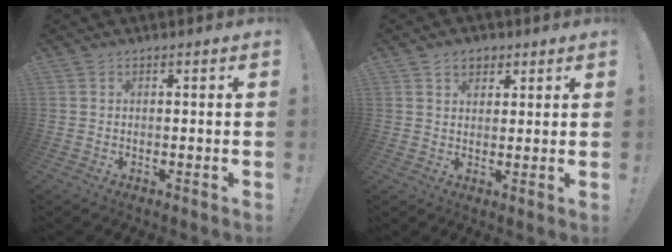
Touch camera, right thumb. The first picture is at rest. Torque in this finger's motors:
{"motor_torque": [0.01, 0.87, 0.39, 0.14, -0.04]}